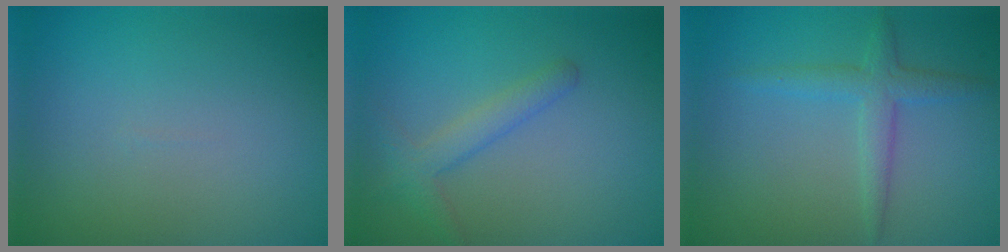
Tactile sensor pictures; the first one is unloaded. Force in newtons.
{"total": 2.2, "press": 2.2, "slide": 0.1}
{"total": 2.5, "press": 2.5, "slide": 0.1}